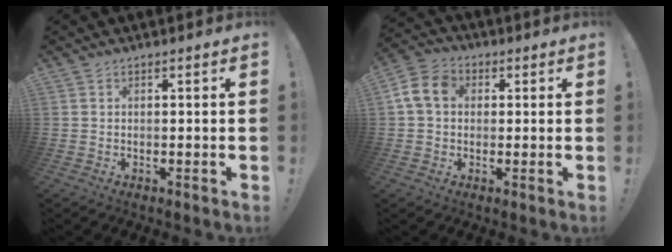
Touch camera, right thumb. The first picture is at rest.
{"total": 9.5, "force": [1.7, 7.2, 5.8], "torque": [-0.111, 0.013, 0.037]}